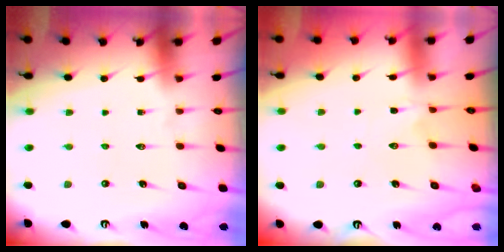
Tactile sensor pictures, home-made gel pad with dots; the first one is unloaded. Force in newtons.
{"total": 0.6, "press": 0.5, "slide": 0.3}